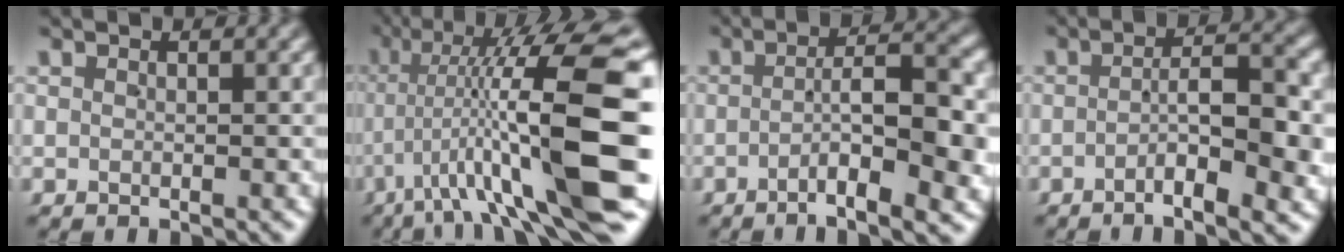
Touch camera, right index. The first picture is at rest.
{"total": 16.5, "force": [-0.3, 5.0, 15.7], "torque": [-0.206, 0.008, -0.003]}
{"total": 6.8, "force": [-2.8, 1.3, 6.0], "torque": [-0.086, -0.006, -0.038]}
{"total": 5.6, "force": [-2.5, 0.9, 4.9], "torque": [-0.072, -0.005, -0.035]}